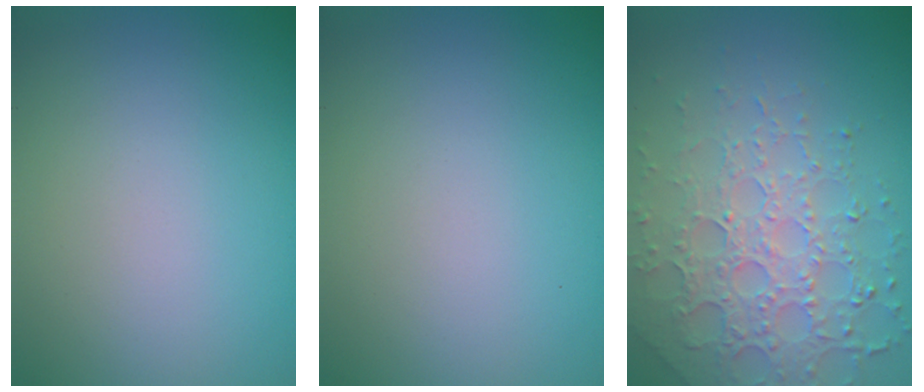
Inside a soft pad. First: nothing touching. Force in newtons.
{"total": 0.0}
{"total": 6.2, "press": 4.8, "slide": 3.9}